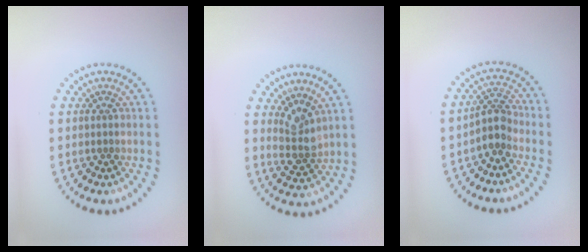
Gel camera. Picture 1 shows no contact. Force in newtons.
{"total": 2.4, "press": 2.0, "slide": 1.4}
{"total": 2.5, "press": 2.0, "slide": 1.5}